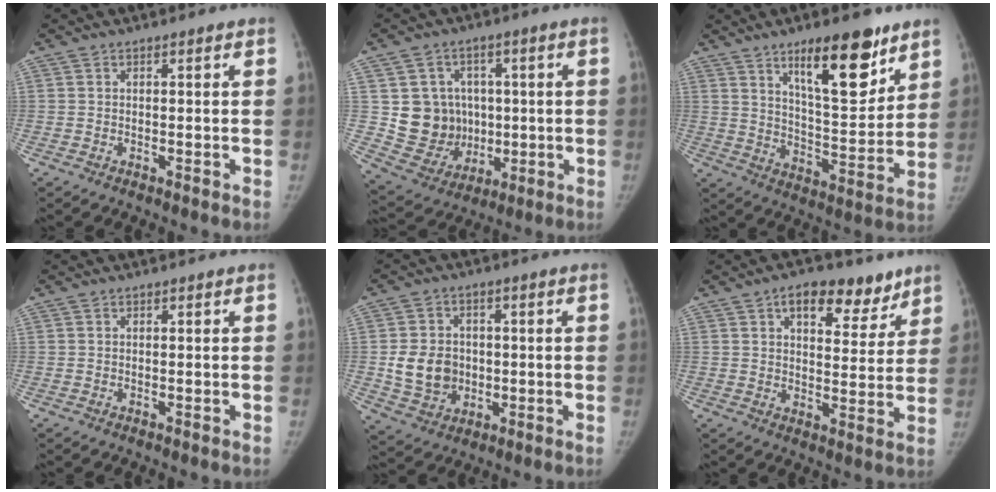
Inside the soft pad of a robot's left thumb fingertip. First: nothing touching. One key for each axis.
{"total": 12.2, "fx": 0.8, "fy": 11.4, "fz": 4.5, "tx": -0.032, "ty": 0.002, "tz": 0.039}
{"total": 16.6, "fx": 10.1, "fy": 5.5, "fz": 12.0, "tx": -0.144, "ty": -0.064, "tz": 0.167}
{"total": 0.0}
{"total": 9.6, "fx": -0.6, "fy": 8.2, "fz": 5.0, "tx": -0.061, "ty": 0.002, "tz": 0.000}
{"total": 11.7, "fx": 7.1, "fy": 6.2, "fz": 6.9, "tx": -0.056, "ty": -0.029, "tz": 0.102}